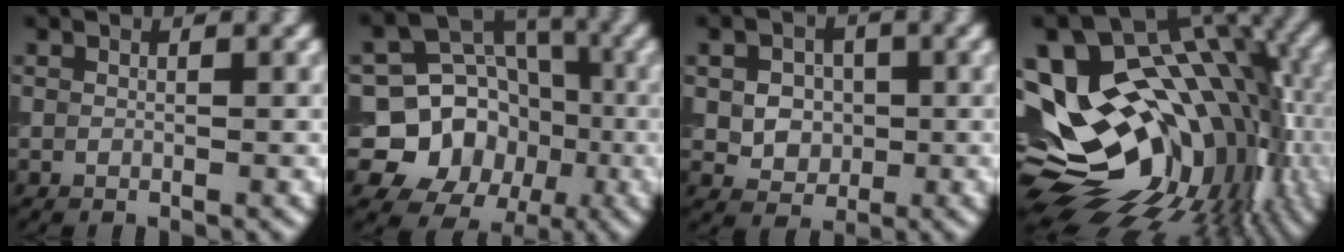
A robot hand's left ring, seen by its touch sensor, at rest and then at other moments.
{"total": 11.3, "force": [-2.0, 10.4, 3.9], "torque": [-0.061, 0.011, -0.063]}
{"total": 3.9, "force": [0.0, 3.2, 2.1], "torque": [-0.028, 0.003, -0.009]}
{"total": 19.7, "force": [-2.3, 12.6, 15.0], "torque": [-0.226, -0.022, -0.018]}